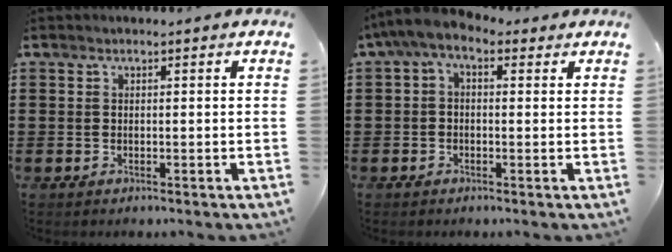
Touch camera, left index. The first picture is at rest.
{"total": 3.5, "force": [0.9, 1.6, 3.0], "torque": [-0.068, 0.002, 0.010]}